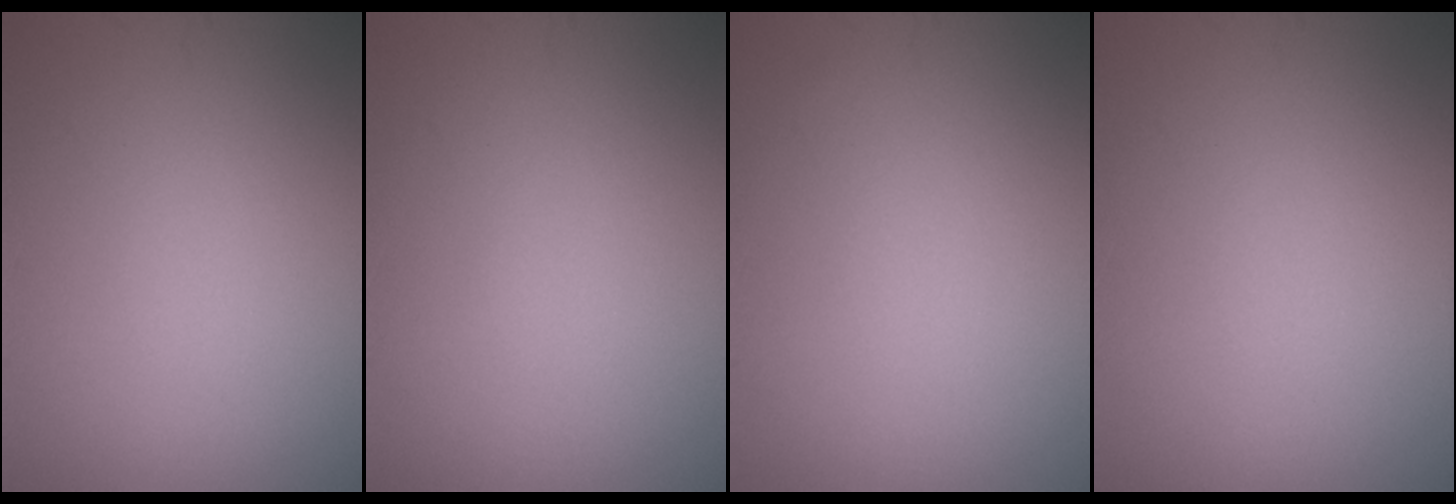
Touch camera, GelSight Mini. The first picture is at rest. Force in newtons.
{"total": 0.0}
{"total": 0.0}
{"total": 0.0}